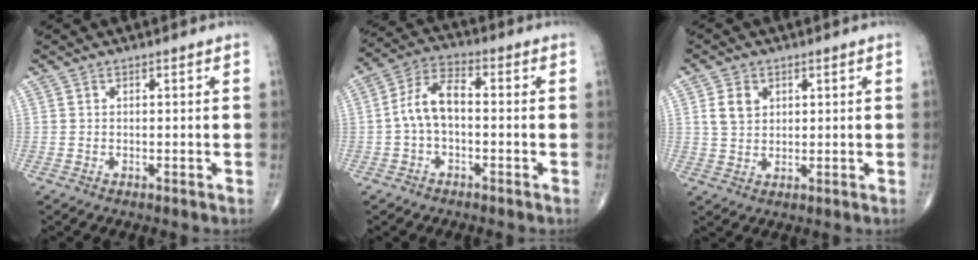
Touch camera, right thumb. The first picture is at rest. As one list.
[{"total": 9.5, "force": [-1.3, 5.2, 7.8], "torque": [-0.148, 0.037, -0.037]}, {"total": 4.6, "force": [1.6, 3.5, 2.5], "torque": [-0.034, -0.004, 0.032]}]